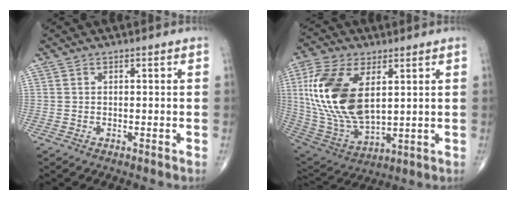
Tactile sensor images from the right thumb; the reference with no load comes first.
{"total": 20.1, "force": [4.7, 10.8, 16.3], "torque": [-0.333, -0.024, 0.096]}